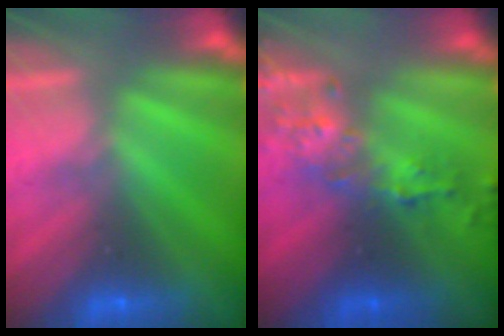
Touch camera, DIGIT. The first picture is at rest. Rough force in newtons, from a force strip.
{"total": 6.7}